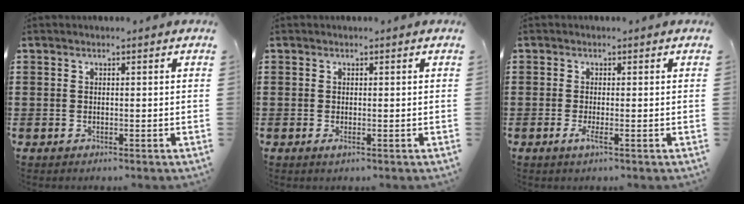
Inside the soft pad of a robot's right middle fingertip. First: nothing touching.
{"total": 0.7, "force": [0.0, 0.1, 0.7], "torque": [-0.012, 0.000, 0.001]}
{"total": 1.8, "force": [-0.5, 0.1, 1.7], "torque": [-0.037, -0.008, -0.012]}